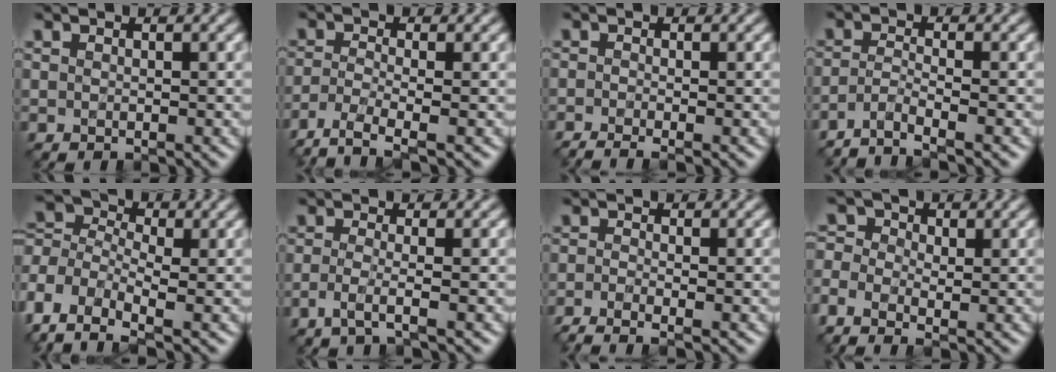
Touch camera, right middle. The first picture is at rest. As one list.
[{"total": 3.9, "force": [-2.8, 0.9, 2.6], "torque": [-0.054, -0.010, -0.065]}, {"total": 2.2, "force": [-1.5, 0.4, 1.5], "torque": [-0.024, -0.010, -0.036]}, {"total": 3.2, "force": [-2.4, 0.6, 2.1], "torque": [-0.033, -0.001, -0.062]}, {"total": 6.4, "force": [-2.5, 4.1, 4.1], "torque": [-0.094, 0.009, -0.071]}, {"total": 2.2, "force": [-1.1, 0.5, 1.8], "torque": [-0.035, -0.005, -0.034]}, {"total": 2.9, "force": [-2.1, 0.6, 1.9], "torque": [-0.035, -0.012, -0.053]}, {"total": 4.3, "force": [-1.5, 2.9, 2.9], "torque": [-0.070, 0.004, -0.030]}]